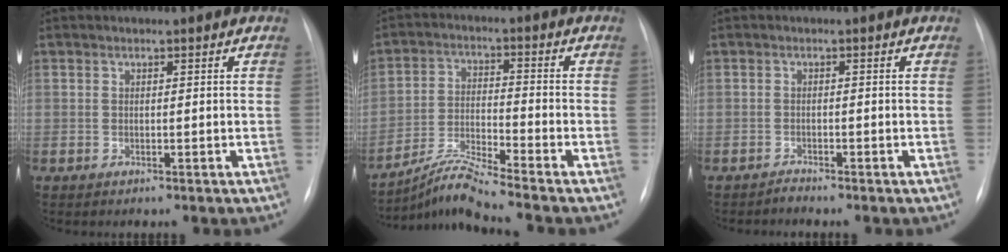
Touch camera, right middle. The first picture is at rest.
{"total": 7.7, "force": [-6.9, -2.1, 2.7], "torque": [-0.063, -0.018, -0.130]}
{"total": 0.8, "force": [-0.8, -0.2, -0.2], "torque": [0.006, -0.006, -0.012]}